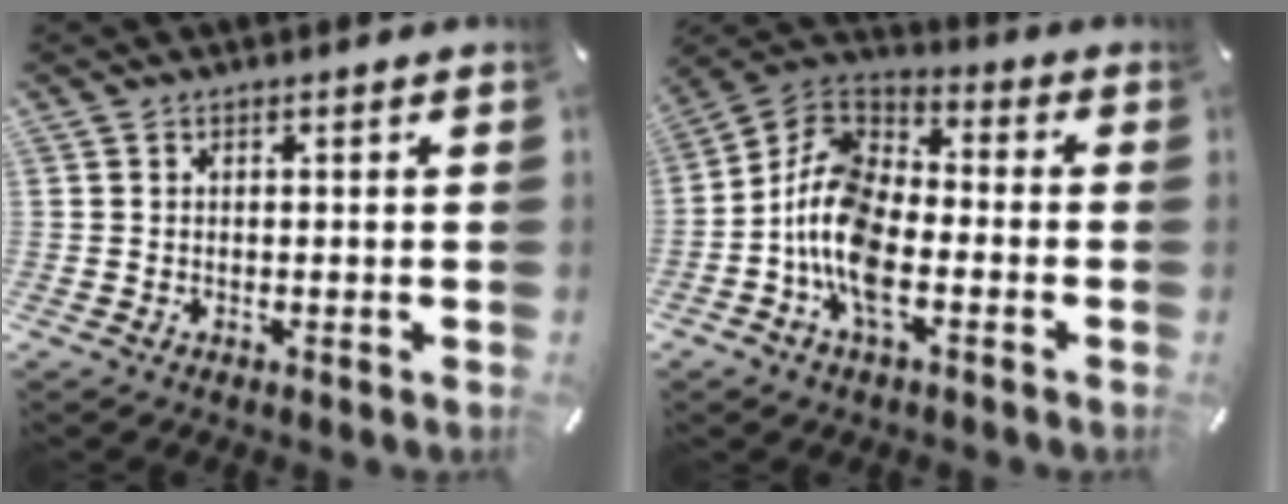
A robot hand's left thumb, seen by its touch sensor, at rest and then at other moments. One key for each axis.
{"total": 12.8, "fx": -5.5, "fy": 7.3, "fz": 8.9, "tx": -0.199, "ty": 0.013, "tz": -0.110}